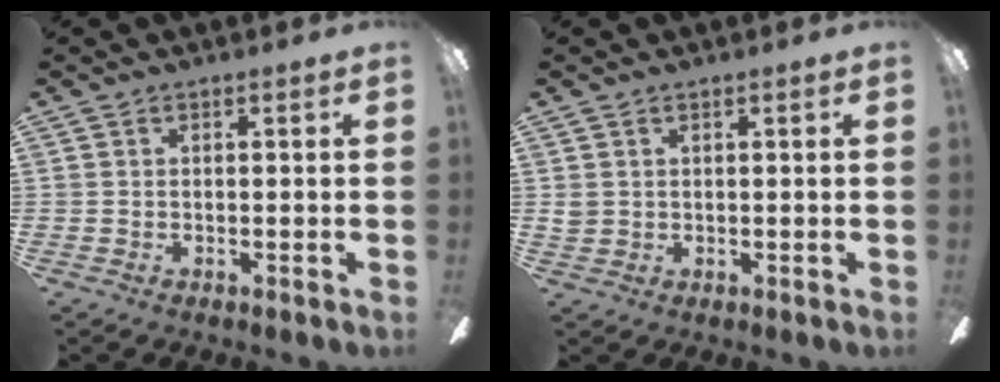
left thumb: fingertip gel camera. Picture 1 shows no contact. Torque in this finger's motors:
{"motor_torque": [0.11, 0.10, 0.53, -0.35, -0.02]}